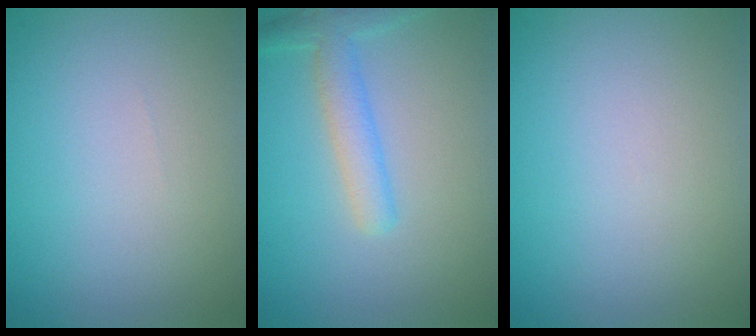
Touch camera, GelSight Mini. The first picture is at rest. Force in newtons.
{"total": 2.8, "press": 2.8, "slide": 0.1}
{"total": 0.0}